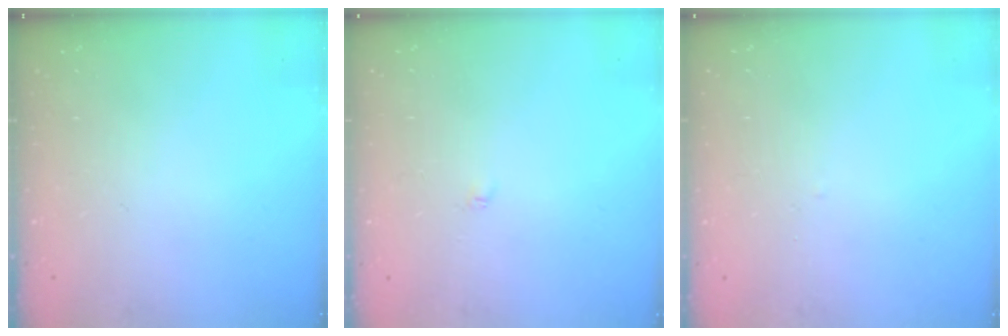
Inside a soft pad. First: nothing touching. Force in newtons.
{"total": 1.9, "press": 1.9, "slide": 0.3}
{"total": 1.4, "press": 1.4, "slide": 0.3}